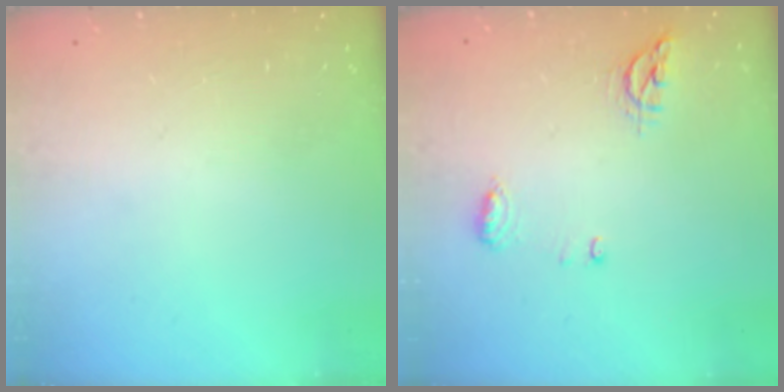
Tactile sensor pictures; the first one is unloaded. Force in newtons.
{"total": 8.4, "press": 6.9, "slide": 4.9}